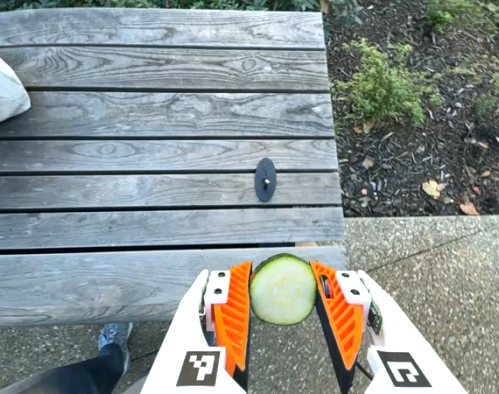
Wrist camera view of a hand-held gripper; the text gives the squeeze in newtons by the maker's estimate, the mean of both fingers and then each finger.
{"total": 14.0, "left": 14.4, "right": 13.5}